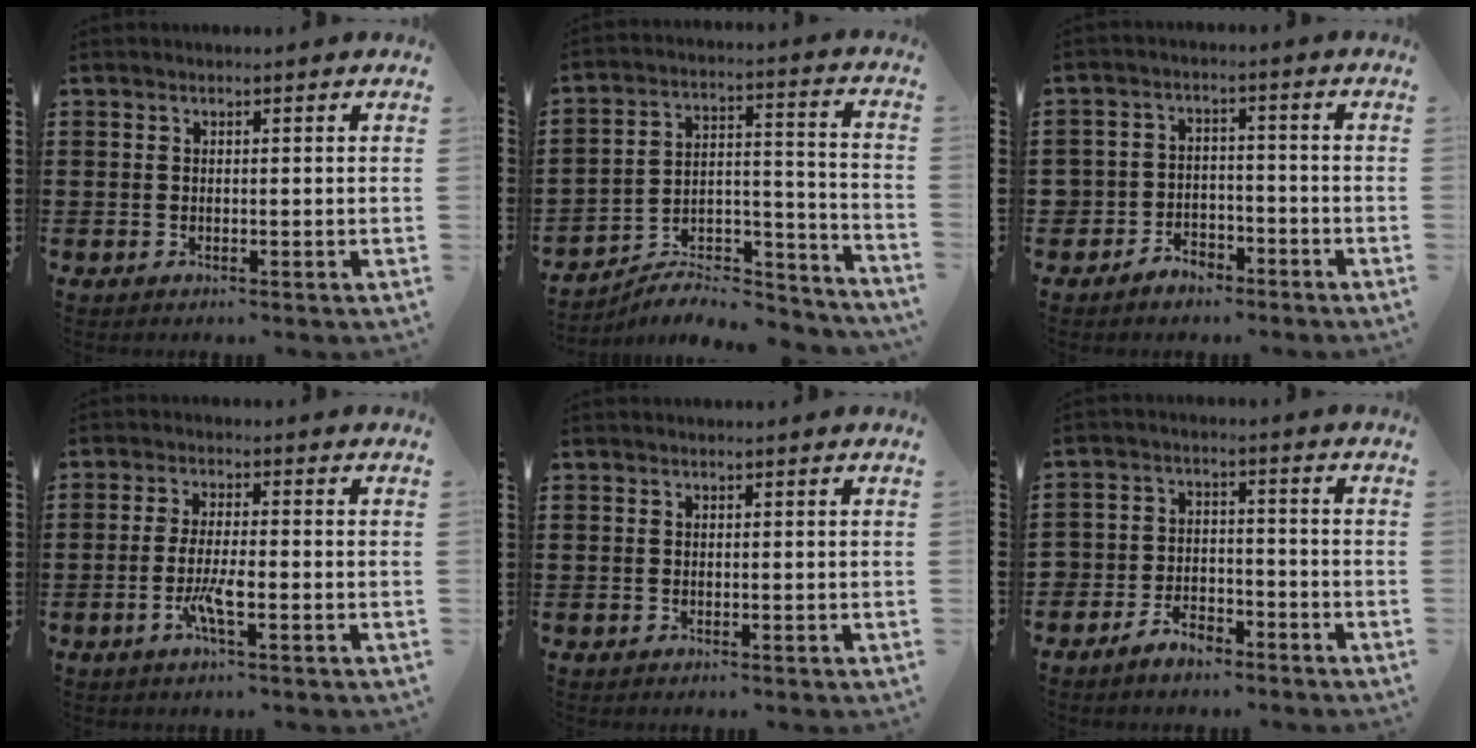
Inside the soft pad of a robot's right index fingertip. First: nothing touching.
{"total": 5.2, "force": [-4.7, 1.7, 1.3], "torque": [-0.020, 0.002, -0.093]}
{"total": 3.6, "force": [-3.0, 1.9, 0.1], "torque": [-0.013, 0.008, -0.062]}
{"total": 4.6, "force": [-1.8, 0.6, 4.1], "torque": [-0.090, -0.008, -0.038]}
{"total": 0.0}
{"total": 4.6, "force": [-4.1, 1.8, 0.8], "torque": [-0.016, 0.016, -0.082]}